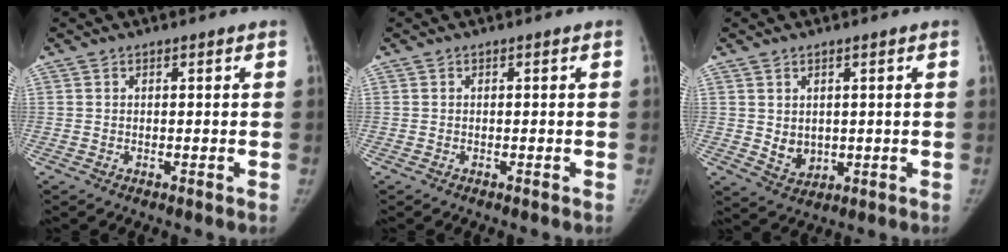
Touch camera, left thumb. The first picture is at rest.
{"total": 0.0}
{"total": 4.3, "force": [0.7, 3.5, 2.5], "torque": [-0.027, -0.014, 0.028]}